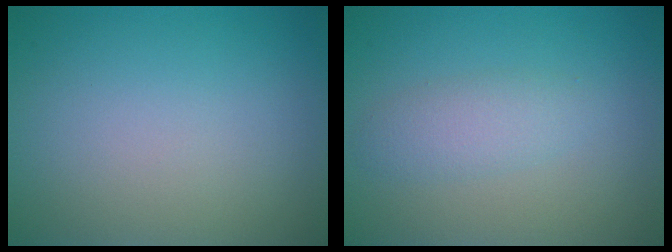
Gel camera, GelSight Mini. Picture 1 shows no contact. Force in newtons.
{"total": 2.1, "press": 2.1, "slide": 0.1}